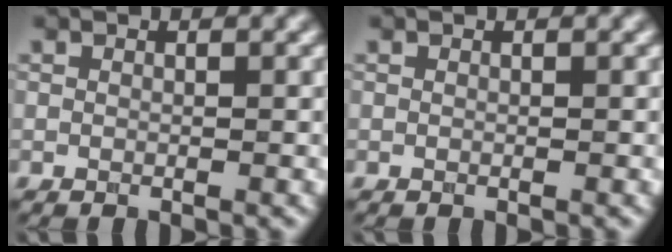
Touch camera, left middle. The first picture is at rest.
{"total": 0.0}